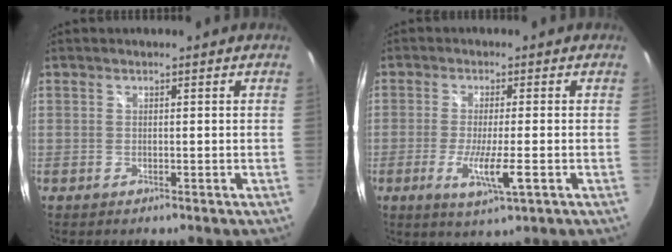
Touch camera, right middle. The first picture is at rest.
{"total": 7.0, "force": [-2.4, 0.4, 6.5], "torque": [-0.125, -0.017, -0.043]}